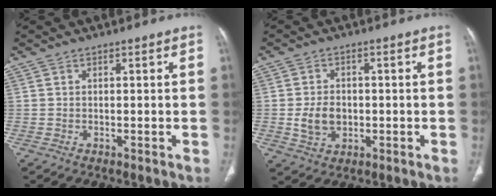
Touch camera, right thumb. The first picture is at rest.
{"total": 5.8, "force": [-0.7, 4.3, 3.8], "torque": [-0.056, 0.003, -0.007]}